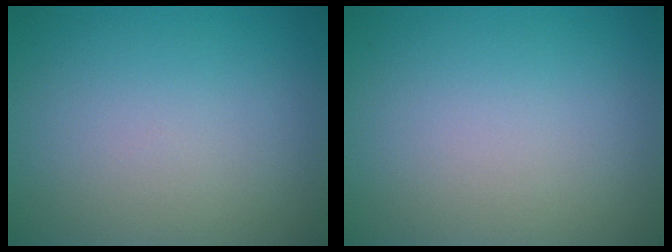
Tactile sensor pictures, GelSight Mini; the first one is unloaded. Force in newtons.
{"total": 0.0}